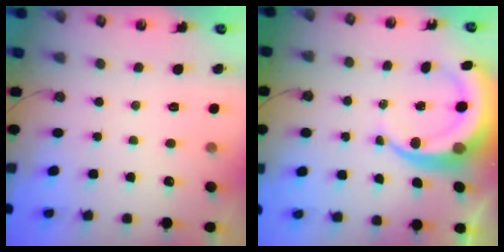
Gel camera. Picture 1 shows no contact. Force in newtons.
{"total": 9.2, "press": 9.1, "slide": 1.2}